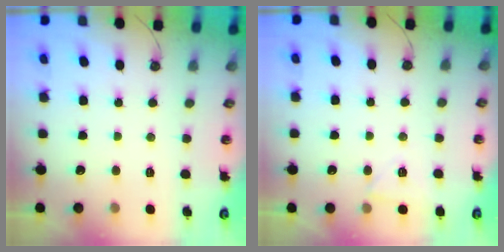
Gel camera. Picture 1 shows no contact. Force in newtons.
{"total": 5.1, "press": 5.0, "slide": 0.8}